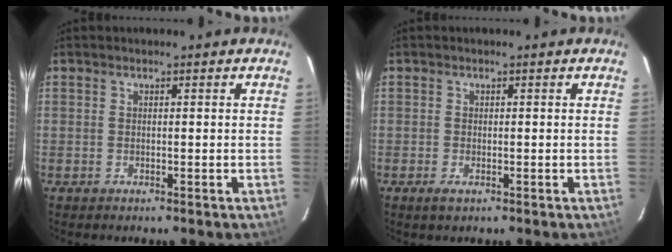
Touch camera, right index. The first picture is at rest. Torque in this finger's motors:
{"motor_torque": [0.04, -0.07, 0.05, 0.02]}